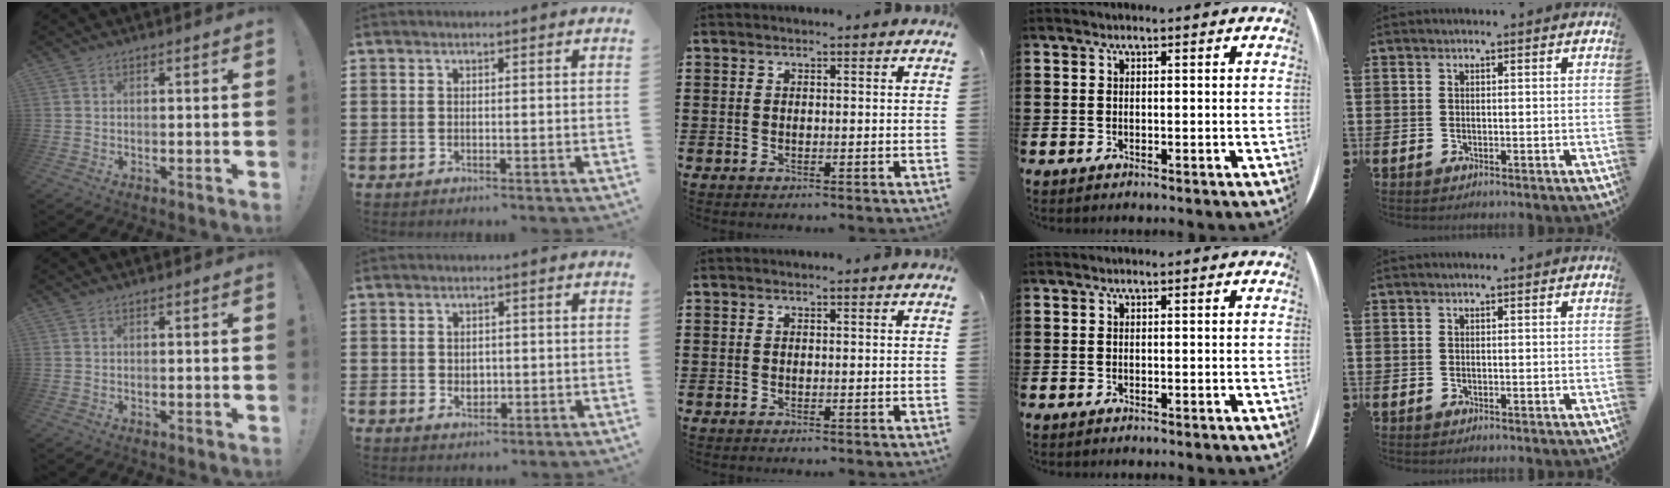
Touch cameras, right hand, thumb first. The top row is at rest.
{"index": {"total": 1.8, "force": [0.0, 1.4, 1.1], "torque": [-0.015, 0.003, -0.002]}}